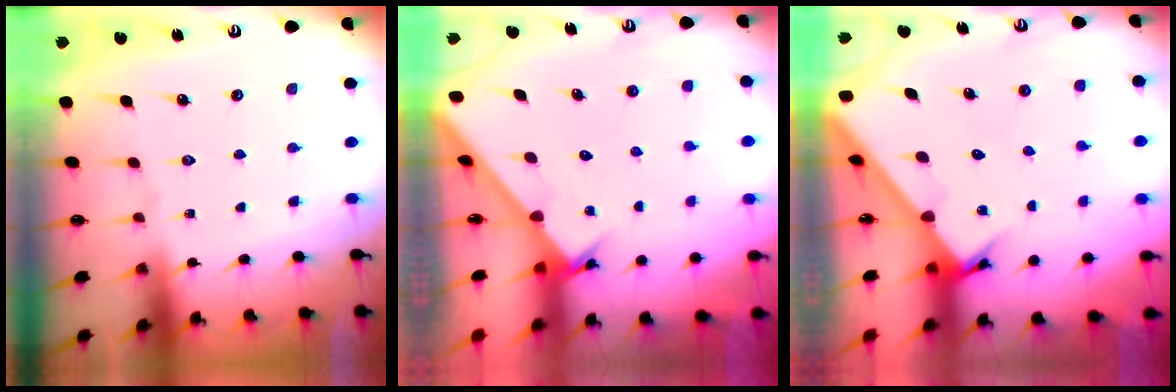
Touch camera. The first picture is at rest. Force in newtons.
{"total": 2.4, "press": 2.4, "slide": 0.1}
{"total": 2.9, "press": 2.9, "slide": 0.2}